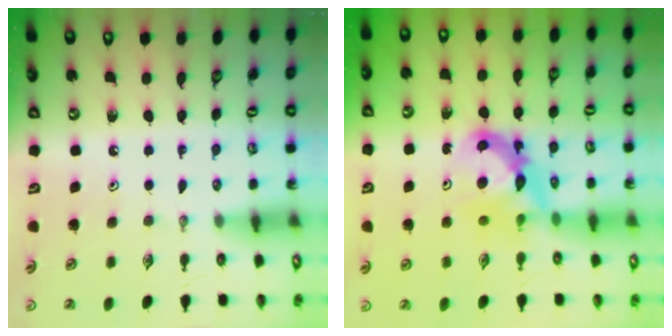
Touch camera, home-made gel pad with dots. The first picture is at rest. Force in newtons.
{"total": 8.3, "press": 8.3, "slide": 0.5}